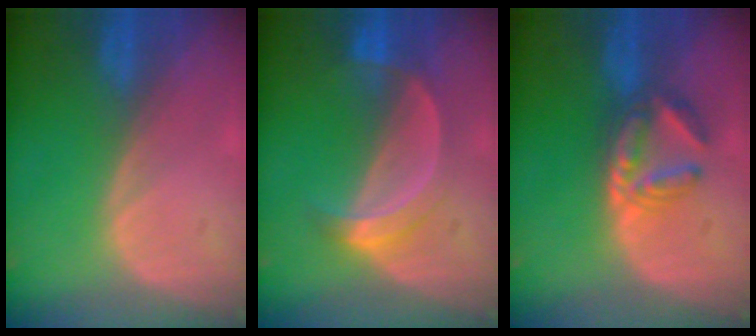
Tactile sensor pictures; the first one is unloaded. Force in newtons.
{"total": 5.0, "press": 5.0, "slide": 0.6}
{"total": 5.9, "press": 5.3, "slide": 2.5}